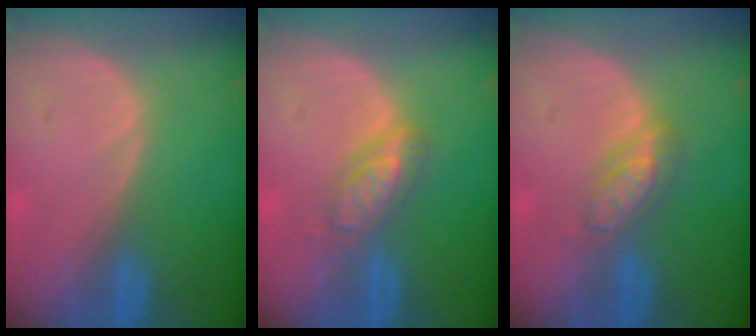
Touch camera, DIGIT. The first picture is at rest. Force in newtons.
{"total": 4.6, "press": 4.5, "slide": 1.2}
{"total": 4.6, "press": 4.2, "slide": 1.9}